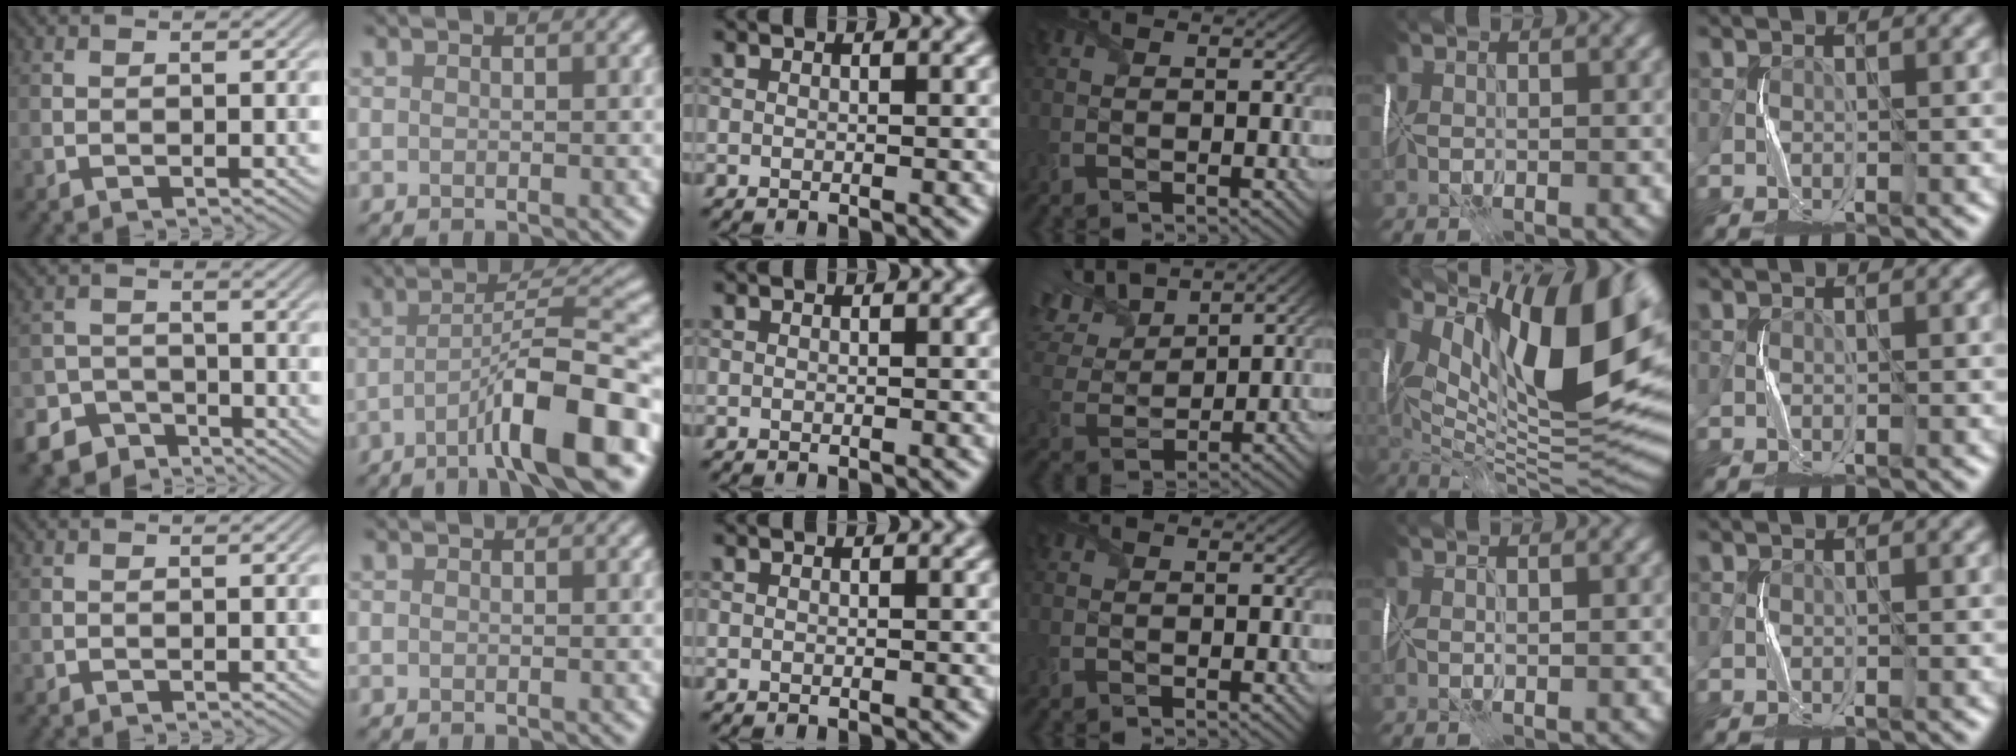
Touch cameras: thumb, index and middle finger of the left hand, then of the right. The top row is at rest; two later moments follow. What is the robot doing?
{"motion": "fold", "object": "tissue"}